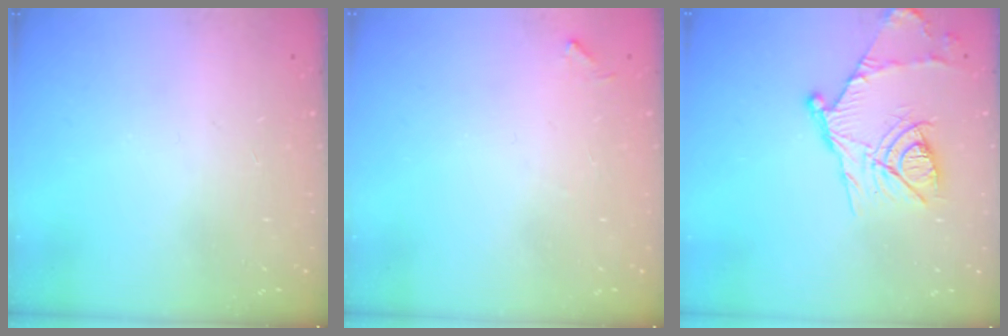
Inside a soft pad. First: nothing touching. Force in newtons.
{"total": 6.0, "press": 6.0, "slide": 0.3}
{"total": 15.1, "press": 15.0, "slide": 1.3}